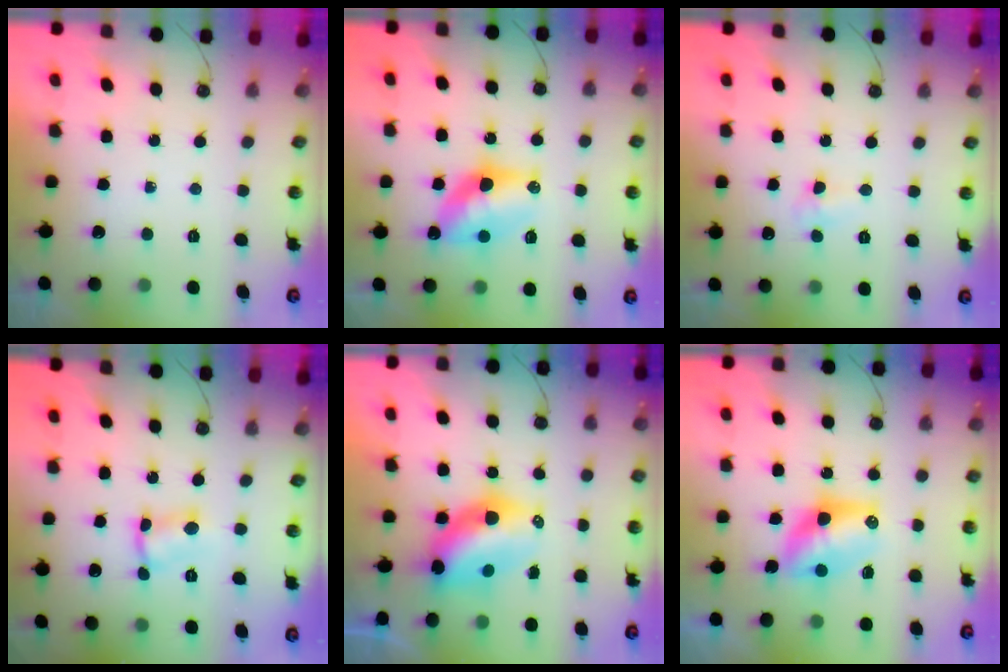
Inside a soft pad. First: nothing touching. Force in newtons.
{"total": 10.8, "press": 10.8, "slide": 0.8}
{"total": 3.3, "press": 3.2, "slide": 0.7}
{"total": 2.7, "press": 2.7, "slide": 0.1}
{"total": 10.9, "press": 10.1, "slide": 4.1}
{"total": 9.3, "press": 9.3, "slide": 0.8}